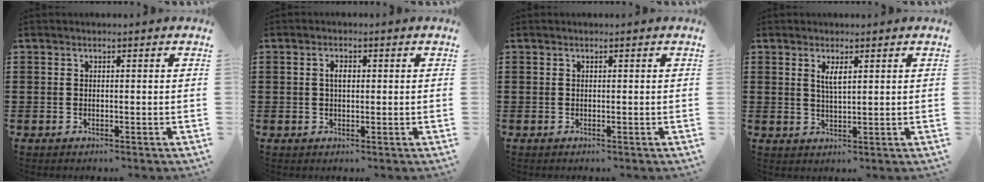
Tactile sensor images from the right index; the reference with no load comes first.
{"total": 1.9, "force": [0.3, 0.9, 1.7], "torque": [-0.035, 0.008, 0.002]}
{"total": 0.0}
{"total": 2.4, "force": [1.1, 0.7, 2.0], "torque": [-0.043, 0.003, 0.018]}